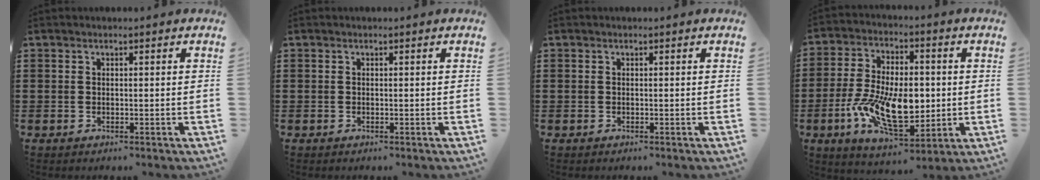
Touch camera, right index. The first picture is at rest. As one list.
[{"total": 0.0}, {"total": 0.0}, {"total": 13.3, "force": [-2.2, 7.1, 11.0], "torque": [-0.215, -0.004, -0.038]}]